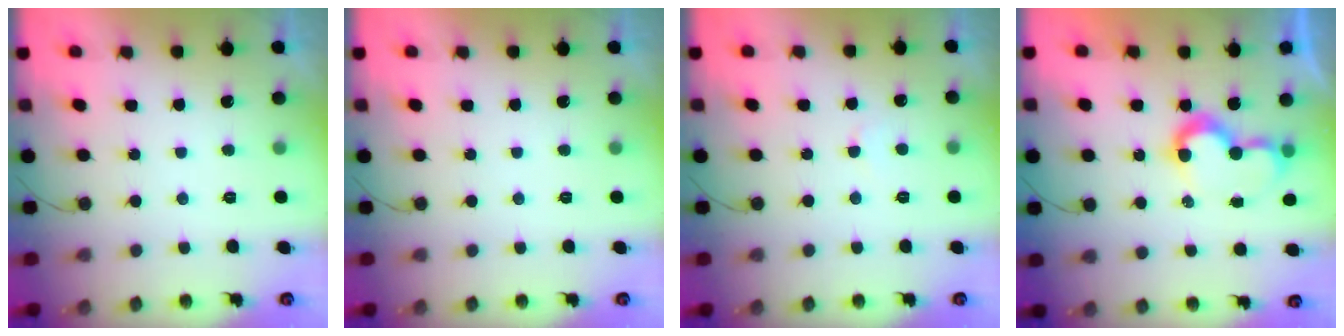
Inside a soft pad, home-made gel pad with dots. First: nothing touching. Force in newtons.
{"total": 0.0}
{"total": 2.9, "press": 2.9, "slide": 0.3}
{"total": 8.0, "press": 8.0, "slide": 0.1}